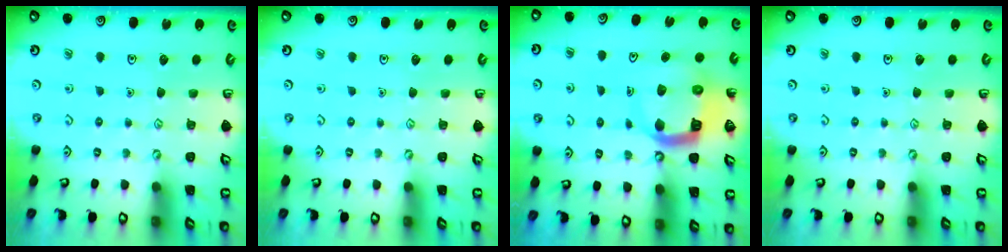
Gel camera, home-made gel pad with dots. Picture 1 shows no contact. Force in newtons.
{"total": 0.0}
{"total": 9.2, "press": 9.2, "slide": 1.0}
{"total": 0.0}